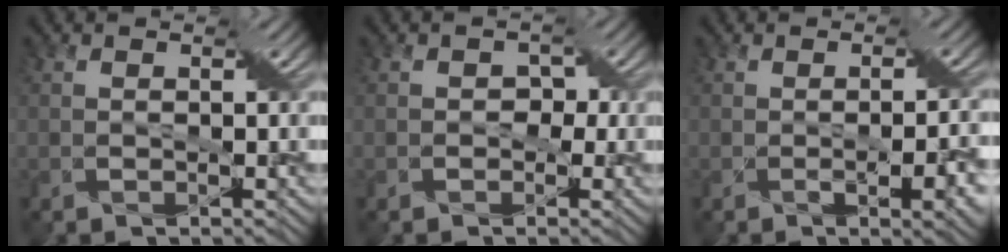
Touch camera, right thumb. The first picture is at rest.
{"total": 1.4, "force": [-0.2, 1.3, 0.2], "torque": [-0.001, 0.002, -0.007]}
{"total": 5.3, "force": [-1.5, 1.5, 4.9], "torque": [-0.066, -0.012, -0.011]}